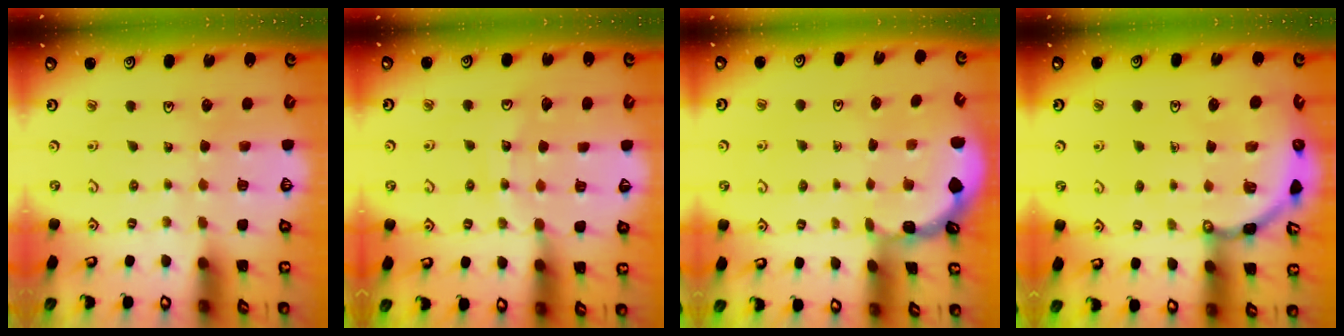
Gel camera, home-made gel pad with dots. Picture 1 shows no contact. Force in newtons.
{"total": 9.3, "press": 9.3, "slide": 0.8}
{"total": 1.5, "press": 1.5, "slide": 0.2}
{"total": 8.1, "press": 8.1, "slide": 1.0}